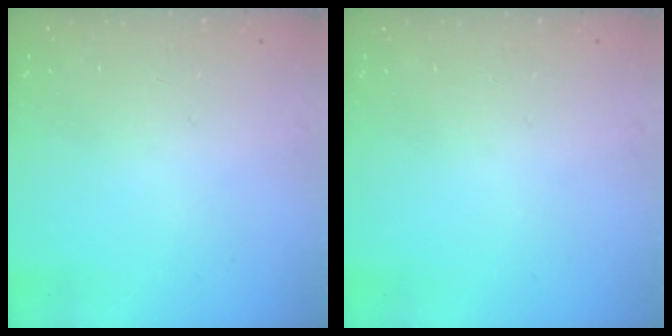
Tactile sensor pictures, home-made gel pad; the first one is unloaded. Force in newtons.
{"total": 0.0}